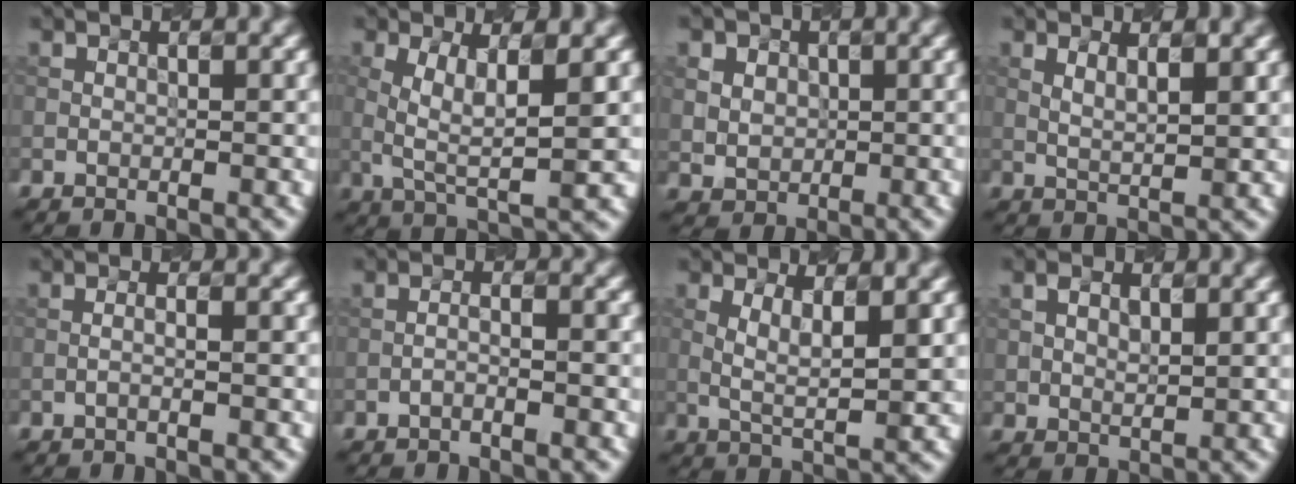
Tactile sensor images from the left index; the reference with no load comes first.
{"total": 4.6, "force": [0.4, 1.3, 4.4], "torque": [-0.096, 0.002, 0.017]}
{"total": 4.0, "force": [1.9, 3.2, 1.2], "torque": [-0.041, 0.018, 0.033]}
{"total": 2.2, "force": [1.1, 0.5, 1.9], "torque": [-0.034, 0.000, 0.027]}
{"total": 0.8, "force": [-0.4, 0.0, 0.7], "torque": [-0.017, 0.007, -0.005]}
{"total": 1.2, "force": [-1.0, 0.0, 0.7], "torque": [-0.021, 0.012, -0.013]}
{"total": 3.3, "force": [0.7, 0.8, 3.2], "torque": [-0.073, 0.001, 0.022]}
{"total": 1.5, "force": [0.7, 1.0, 0.8], "torque": [-0.029, 0.002, 0.024]}